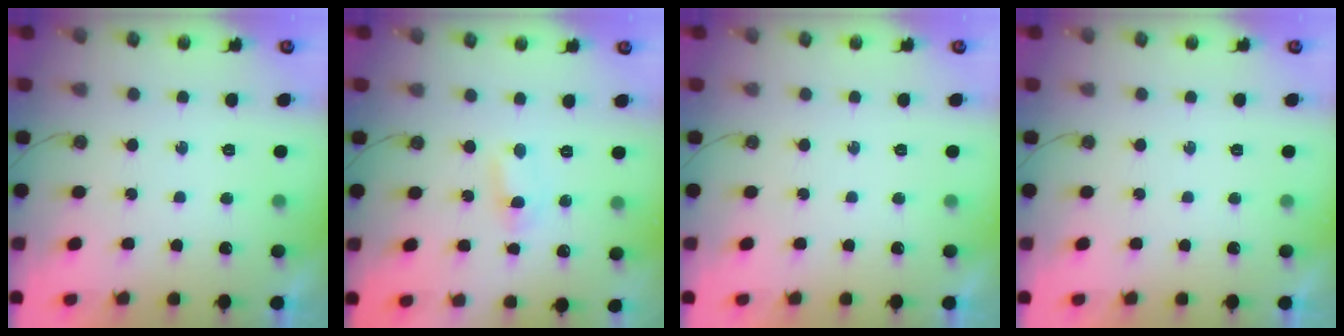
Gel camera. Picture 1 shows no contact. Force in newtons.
{"total": 2.0, "press": 1.9, "slide": 0.7}
{"total": 0.0}
{"total": 0.0}